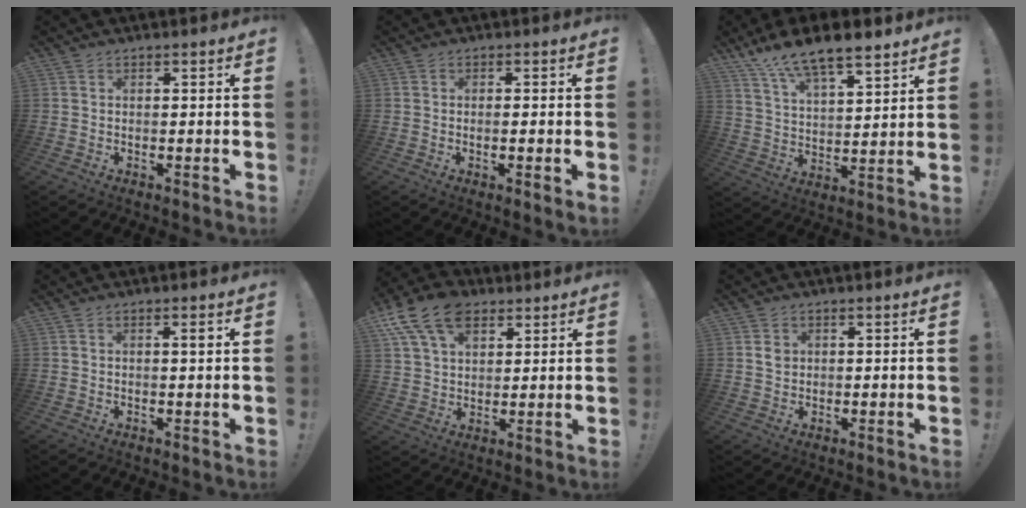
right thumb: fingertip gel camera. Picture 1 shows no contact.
{"total": 2.1, "force": [-0.4, -0.2, 2.0], "torque": [-0.028, -0.007, -0.008]}
{"total": 12.6, "force": [10.5, 3.5, 6.1], "torque": [-0.109, -0.075, 0.187]}
{"total": 1.3, "force": [0.3, -0.1, 1.2], "torque": [-0.012, -0.003, 0.001]}
{"total": 15.0, "force": [7.8, 9.7, 8.4], "torque": [-0.147, -0.030, 0.146]}
{"total": 2.4, "force": [0.5, 2.3, 0.5], "torque": [0.013, -0.007, 0.006]}